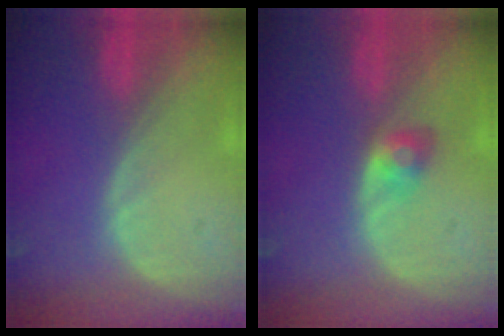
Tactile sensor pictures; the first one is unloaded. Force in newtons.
{"total": 2.7, "press": 2.5, "slide": 1.1}